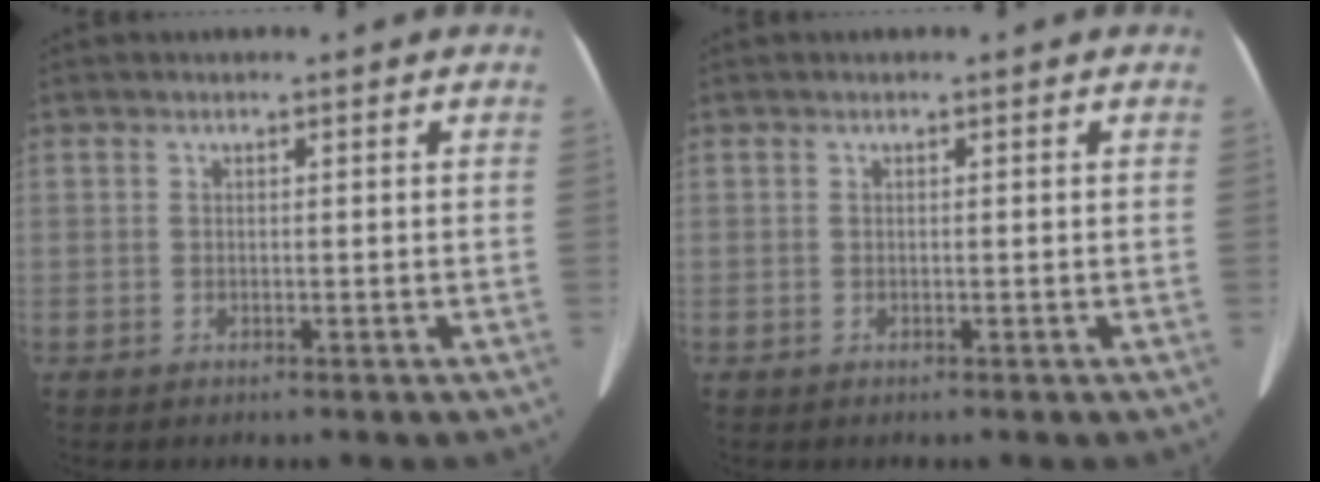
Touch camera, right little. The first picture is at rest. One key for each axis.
{"total": 0.0}